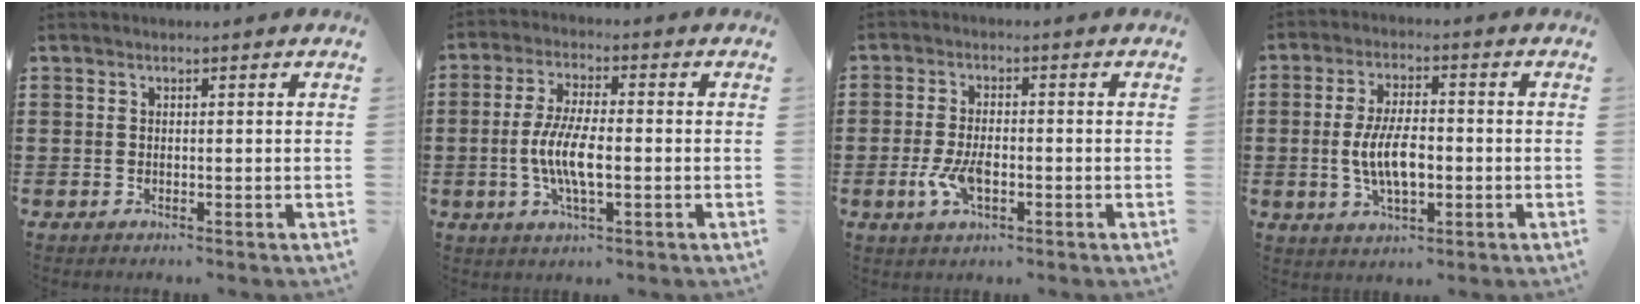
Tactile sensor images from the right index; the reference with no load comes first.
{"total": 7.1, "force": [-1.3, 2.1, 6.6], "torque": [-0.141, -0.004, -0.030]}
{"total": 5.1, "force": [-1.4, 2.4, 4.3], "torque": [-0.100, -0.004, -0.029]}
{"total": 7.5, "force": [-1.0, 3.2, 6.7], "torque": [-0.144, -0.002, -0.025]}